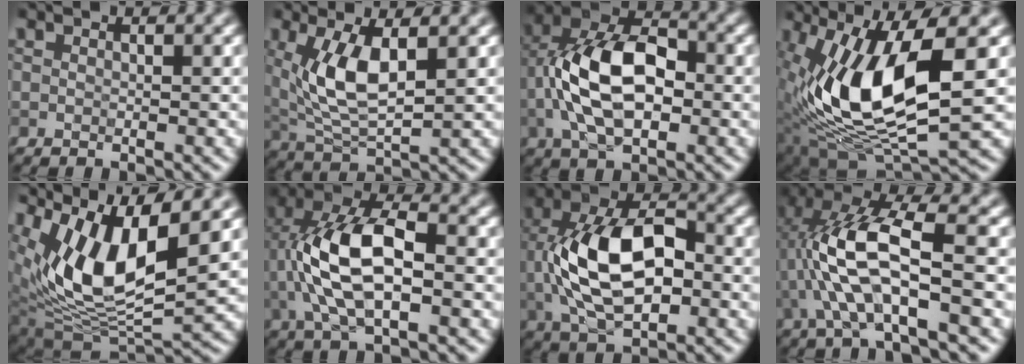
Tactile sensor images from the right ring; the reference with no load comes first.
{"total": 6.0, "force": [1.3, 2.5, 5.3], "torque": [-0.117, -0.006, 0.032]}
{"total": 9.3, "force": [-1.0, 4.8, 7.9], "torque": [-0.148, 0.019, -0.024]}
{"total": 11.7, "force": [0.7, 4.4, 10.9], "torque": [-0.213, -0.003, 0.015]}
{"total": 11.6, "force": [4.4, 4.7, 9.6], "torque": [-0.179, -0.003, 0.085]}
{"total": 8.9, "force": [-0.9, 3.7, 8.1], "torque": [-0.164, 0.017, -0.017]}
{"total": 10.6, "force": [-0.9, 5.5, 9.0], "torque": [-0.169, 0.013, -0.018]}
{"total": 8.4, "force": [-1.0, 2.6, 7.9], "torque": [-0.171, 0.017, -0.018]}